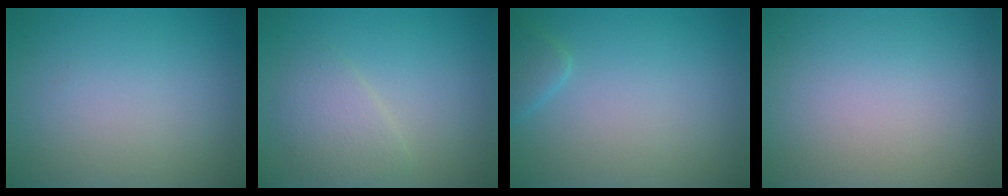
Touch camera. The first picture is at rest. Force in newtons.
{"total": 2.5, "press": 2.5, "slide": 0.1}
{"total": 1.4, "press": 1.4, "slide": 0.1}
{"total": 0.0}